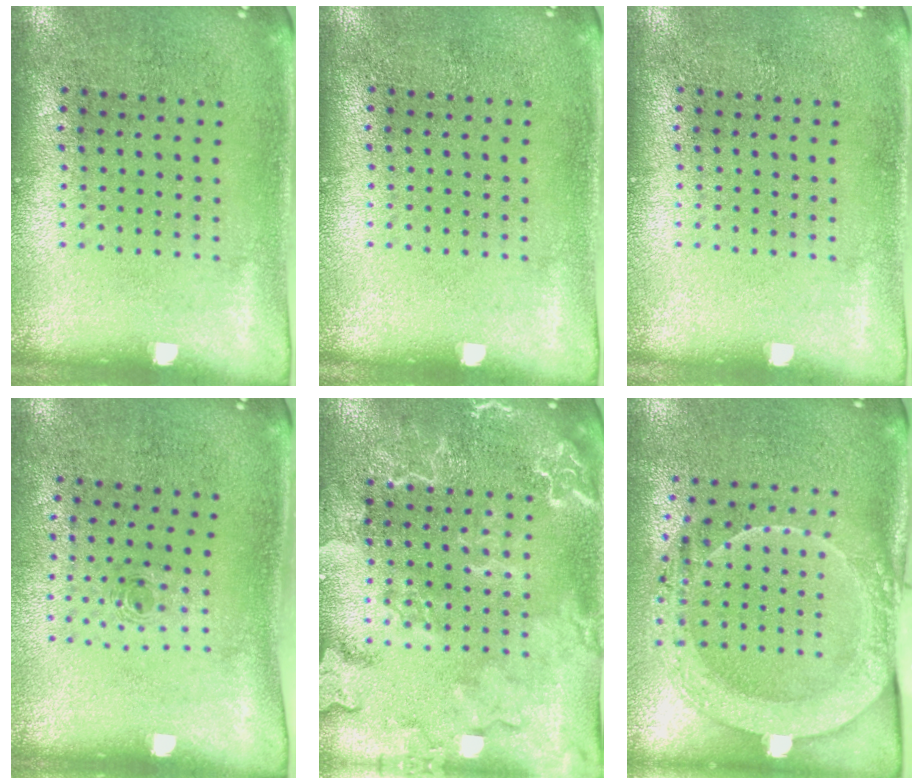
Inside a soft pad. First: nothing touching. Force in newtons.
{"total": 0.0}
{"total": 0.0}
{"total": 0.6, "press": 0.2, "slide": 0.6}
{"total": 2.3, "press": 2.3, "slide": 0.2}
{"total": 2.0, "press": 2.0, "slide": 0.3}